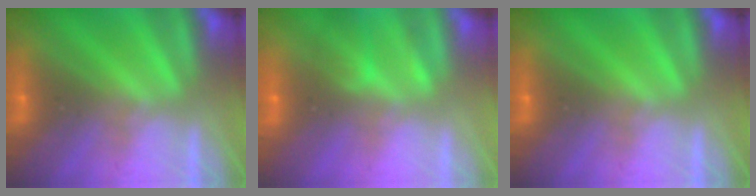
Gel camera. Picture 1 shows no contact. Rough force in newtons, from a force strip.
{"total": 2.1}
{"total": 0.0}